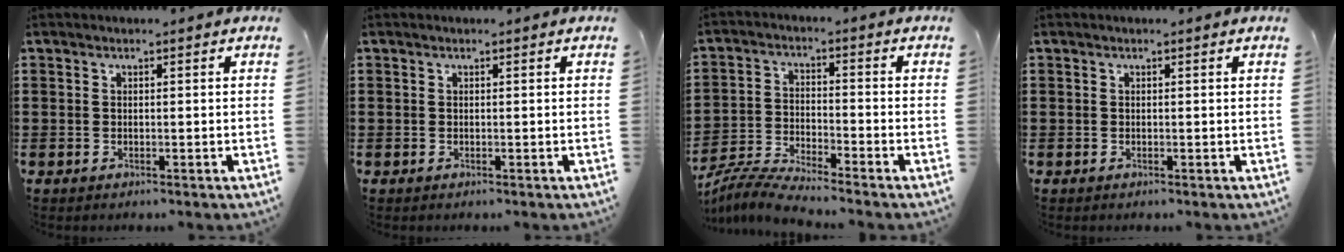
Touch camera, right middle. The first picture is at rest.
{"total": 0.0}
{"total": 5.6, "force": [-5.4, -0.1, 1.6], "torque": [-0.047, -0.011, -0.111]}
{"total": 0.0}